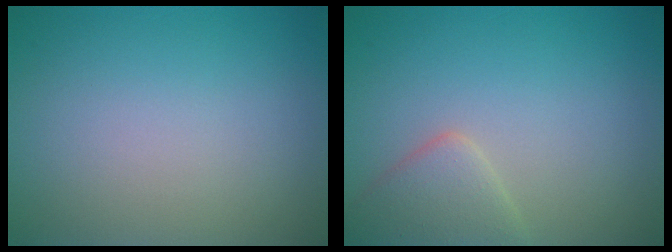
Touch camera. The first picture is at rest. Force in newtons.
{"total": 2.9, "press": 2.9, "slide": 0.2}